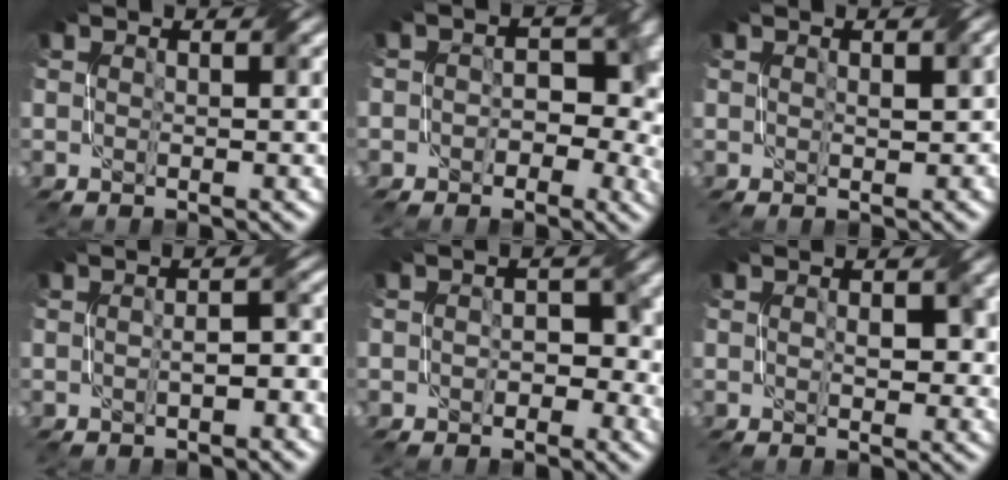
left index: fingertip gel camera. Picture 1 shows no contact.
{"total": 5.6, "force": [-0.8, 4.3, 3.5], "torque": [-0.006, -0.003, -0.005]}
{"total": 1.9, "force": [0.1, 1.2, 1.4], "torque": [-0.015, 0.001, 0.016]}
{"total": 2.1, "force": [-0.6, 0.7, 1.9], "torque": [-0.034, 0.007, -0.005]}
{"total": 2.6, "force": [-0.5, 2.0, 1.5], "torque": [-0.001, 0.005, 0.002]}
{"total": 2.4, "force": [0.4, 1.4, 1.9], "torque": [-0.025, 0.000, 0.014]}